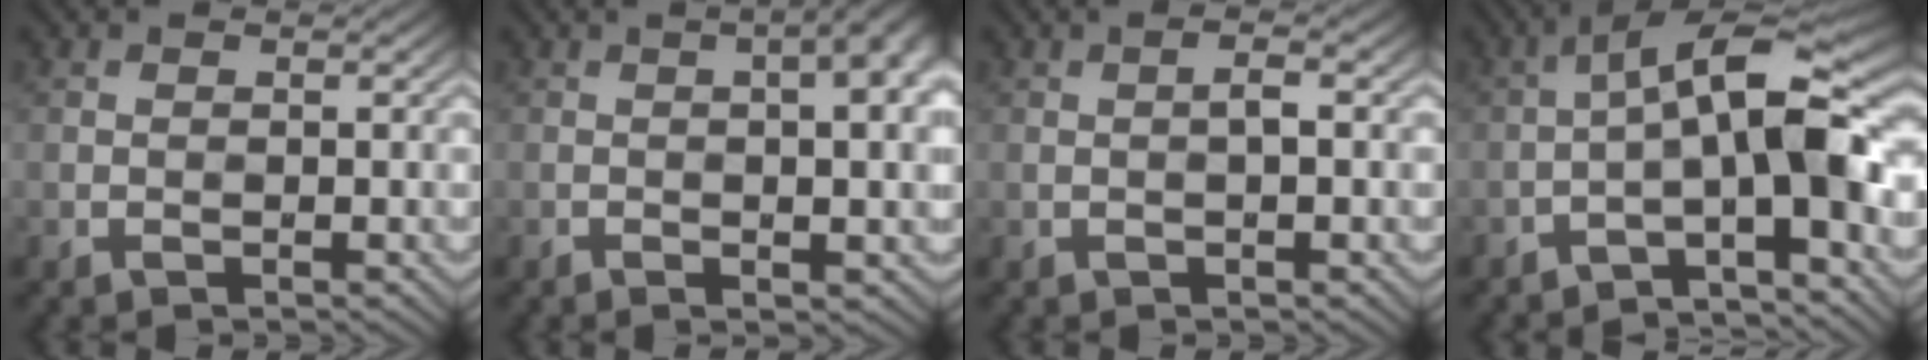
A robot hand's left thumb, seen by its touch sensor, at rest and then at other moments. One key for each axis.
{"total": 7.9, "fx": 0.9, "fy": 2.2, "fz": 7.6, "tx": -0.085, "ty": 0.010, "tz": 0.022}
{"total": 1.7, "fx": 0.5, "fy": 0.0, "fz": 1.7, "tx": -0.024, "ty": 0.010, "tz": -0.002}
{"total": 13.2, "fx": -2.8, "fy": 3.3, "fz": 12.5, "tx": -0.183, "ty": 0.015, "tz": -0.041}